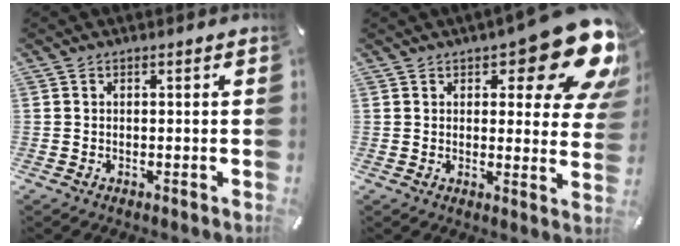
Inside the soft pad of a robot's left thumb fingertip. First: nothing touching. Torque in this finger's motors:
{"motor_torque": [2.53, 2.48, 1.69, -1.08, 0.10]}